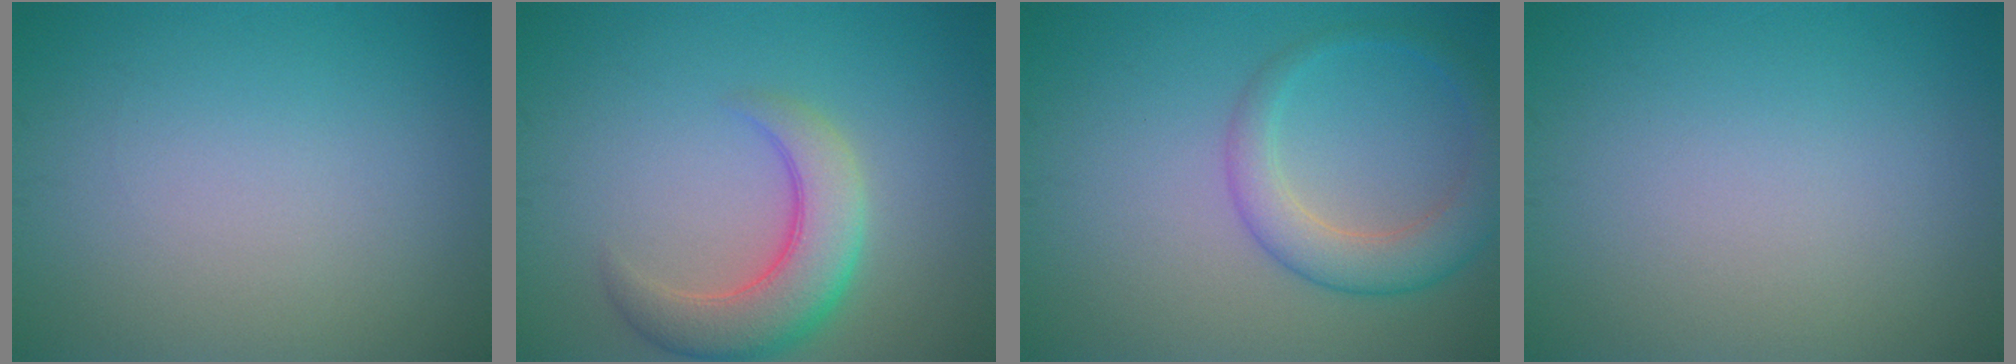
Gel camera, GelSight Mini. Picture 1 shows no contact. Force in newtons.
{"total": 5.6, "press": 5.5, "slide": 0.4}
{"total": 4.1, "press": 4.0, "slide": 0.3}
{"total": 0.0}